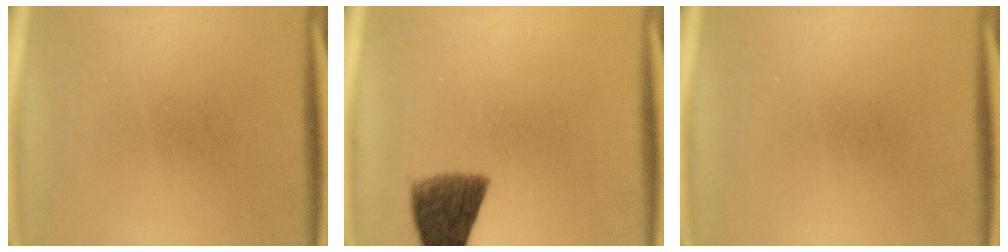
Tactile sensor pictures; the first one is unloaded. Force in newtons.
{"total": 8.2}
{"total": 0.0}